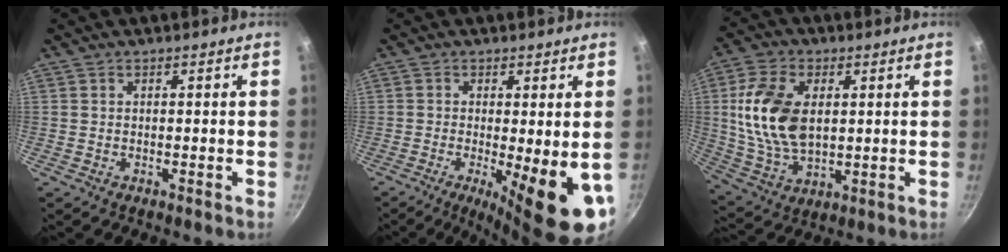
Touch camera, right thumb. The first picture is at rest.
{"total": 12.4, "force": [-2.6, 3.0, 11.8], "torque": [-0.150, -0.014, -0.028]}
{"total": 15.9, "force": [2.4, 9.7, 12.3], "torque": [-0.222, -0.007, 0.052]}